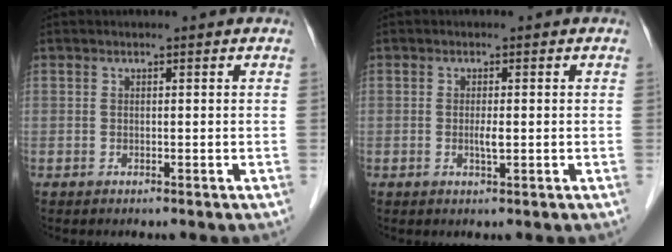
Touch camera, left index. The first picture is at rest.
{"total": 1.5, "force": [-0.3, 0.3, 1.4], "torque": [-0.028, -0.005, -0.006]}